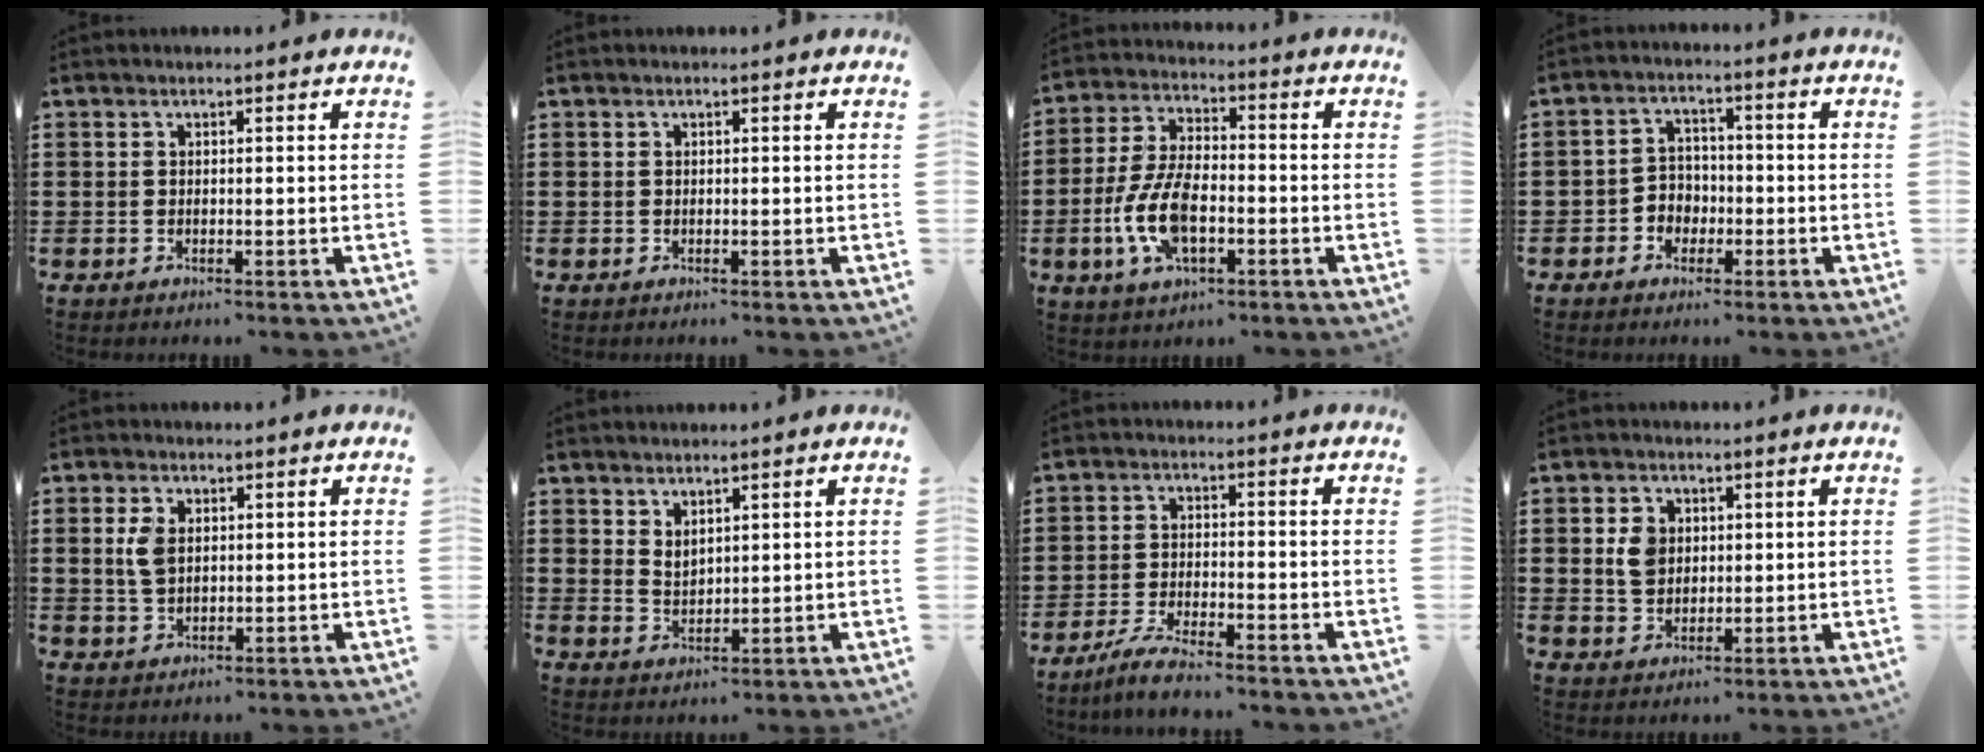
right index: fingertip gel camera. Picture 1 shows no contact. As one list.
[{"total": 0.0}, {"total": 9.9, "force": [-2.8, 4.8, 8.2], "torque": [-0.199, -0.007, -0.058]}, {"total": 3.5, "force": [-1.7, 3.0, 0.8], "torque": [-0.026, 0.008, -0.037]}, {"total": 4.1, "force": [0.9, 2.5, 3.2], "torque": [-0.076, 0.007, 0.013]}, {"total": 2.3, "force": [2.0, 1.0, 0.5], "torque": [-0.014, 0.004, 0.040]}, {"total": 4.2, "force": [-3.9, -0.1, 1.5], "torque": [-0.041, -0.006, -0.079]}, {"total": 4.3, "force": [0.9, 3.4, 2.5], "torque": [-0.059, 0.013, 0.015]}]